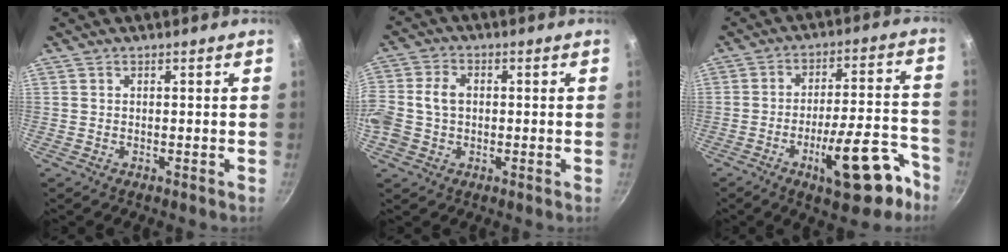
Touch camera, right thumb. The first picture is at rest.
{"total": 8.9, "force": [-0.4, 6.9, 5.6], "torque": [-0.111, 0.020, -0.018]}
{"total": 16.5, "force": [-8.7, 5.7, 12.9], "torque": [-0.146, 0.063, -0.120]}